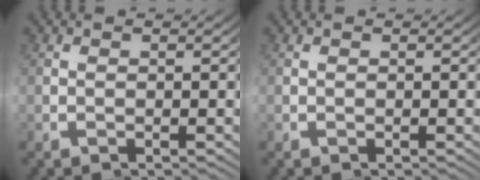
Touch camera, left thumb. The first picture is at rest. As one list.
[{"total": 0.0}]